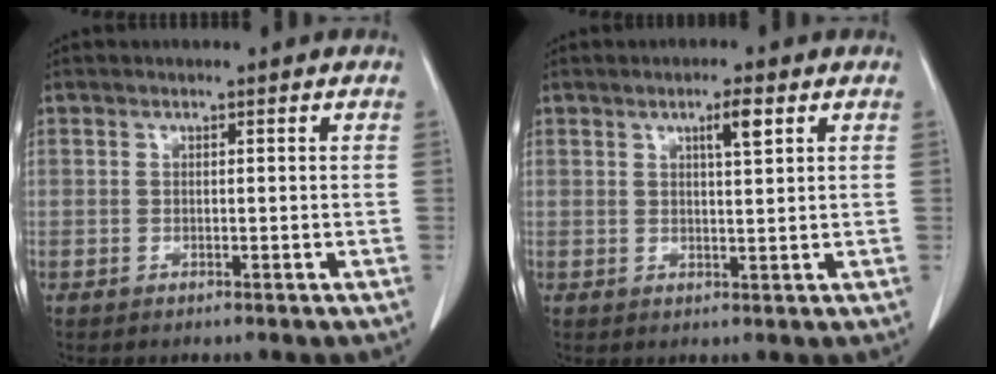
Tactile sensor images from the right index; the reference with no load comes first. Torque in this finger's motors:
{"motor_torque": [0.16, 0.15, 0.05, 0.04]}